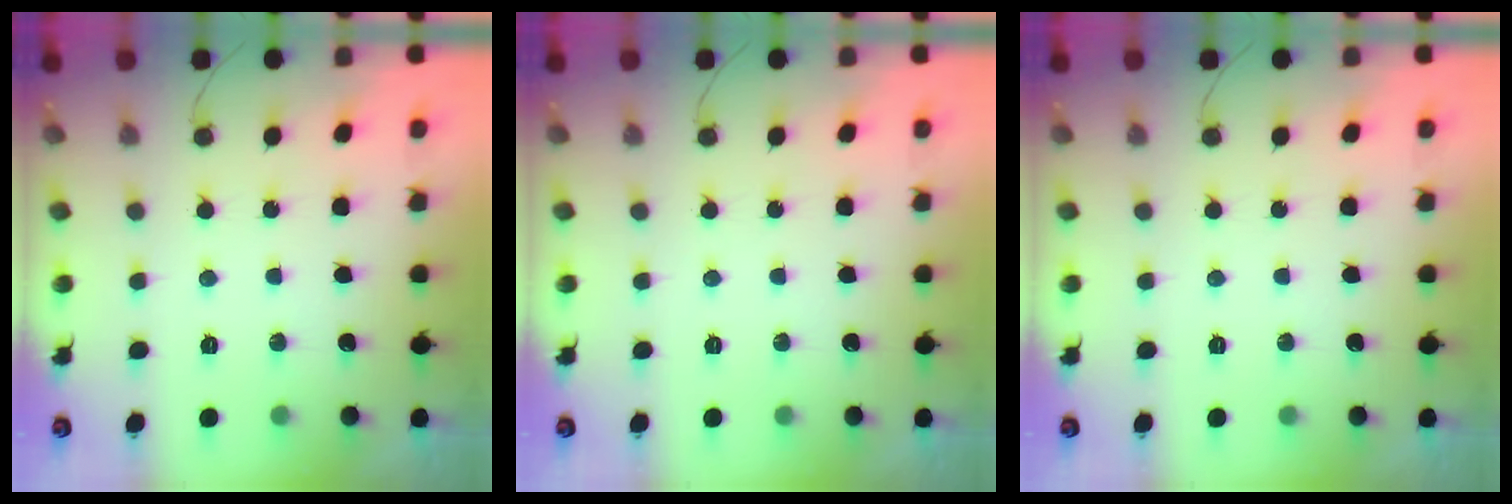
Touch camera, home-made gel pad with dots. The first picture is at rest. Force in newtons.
{"total": 0.0}
{"total": 0.0}